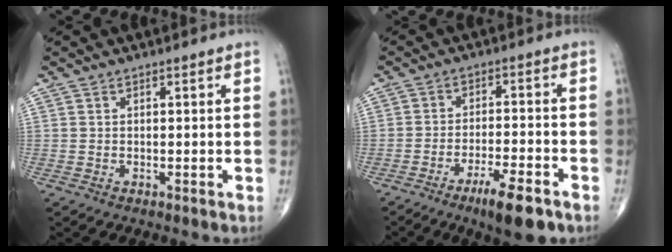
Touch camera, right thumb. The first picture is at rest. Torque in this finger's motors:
{"motor_torque": [2.36, 2.65, 0.46, -0.45, 0.06]}